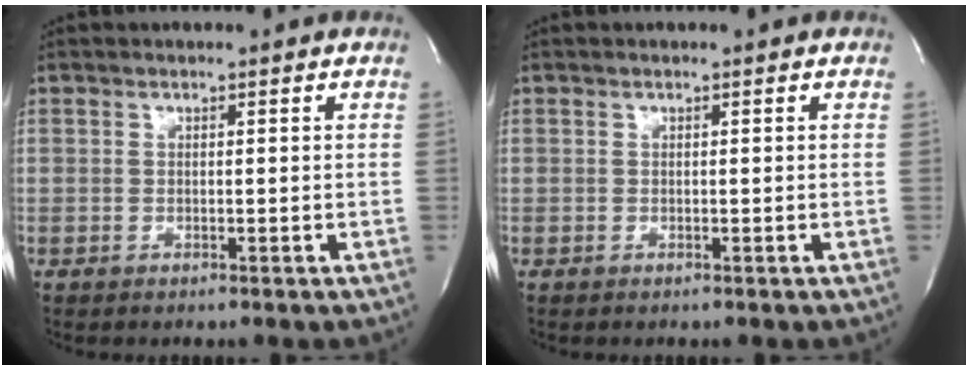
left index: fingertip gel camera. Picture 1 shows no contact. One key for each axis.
{"total": 0.0}